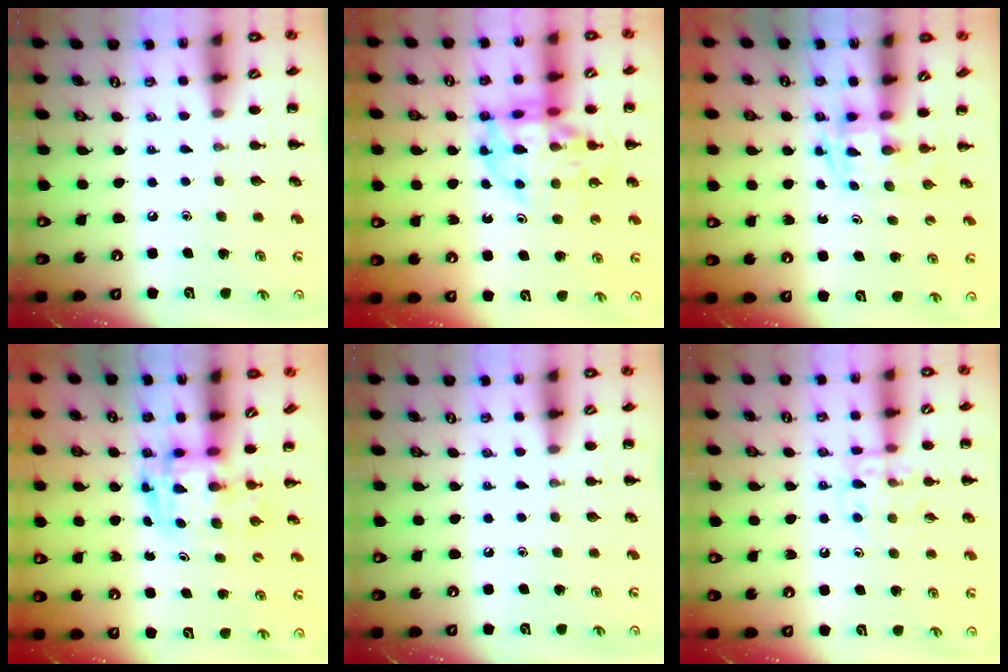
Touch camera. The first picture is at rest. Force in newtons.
{"total": 16.0, "press": 15.6, "slide": 3.8}
{"total": 2.4, "press": 2.2, "slide": 1.1}
{"total": 2.8, "press": 2.7, "slide": 0.5}
{"total": 0.0}
{"total": 9.7, "press": 9.5, "slide": 1.6}